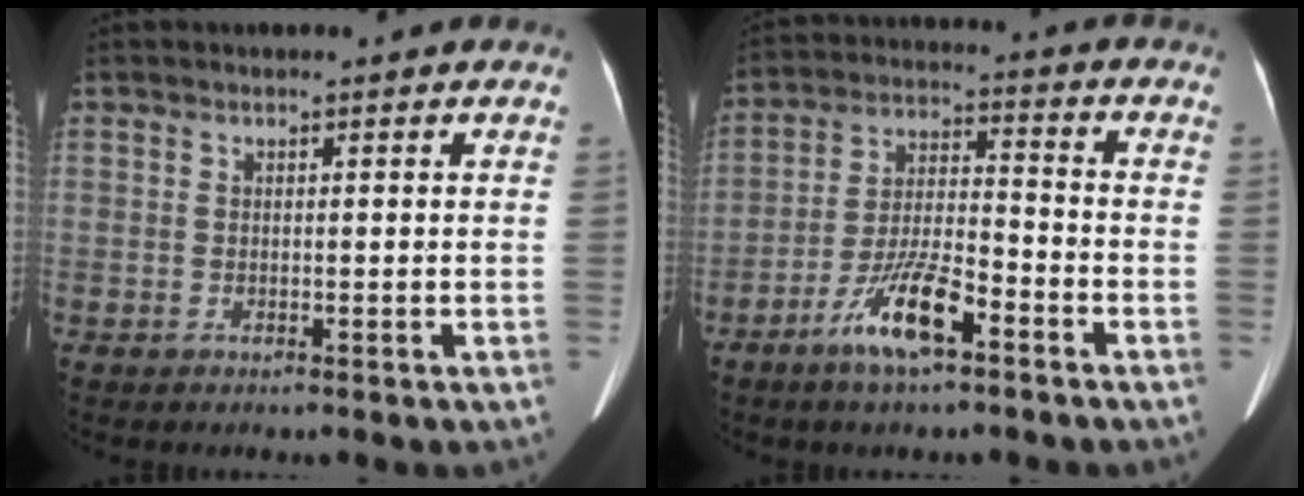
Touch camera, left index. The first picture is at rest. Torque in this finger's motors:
{"motor_torque": [1.14, 1.00, 0.21, 0.06]}